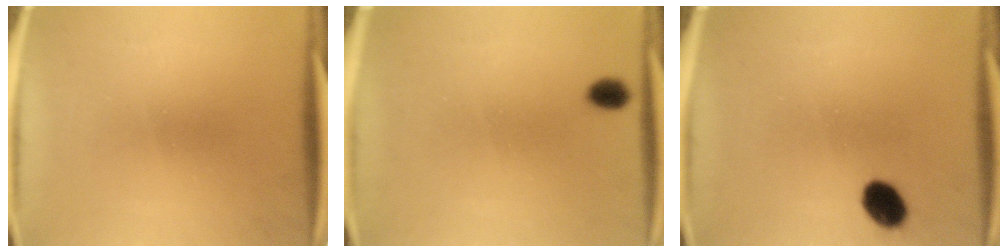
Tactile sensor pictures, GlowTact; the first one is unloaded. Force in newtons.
{"total": 1.7}
{"total": 5.8}